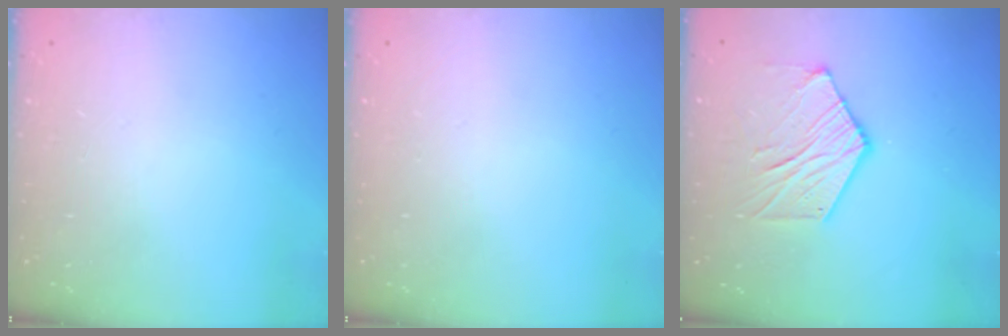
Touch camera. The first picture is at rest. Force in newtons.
{"total": 0.0}
{"total": 10.0, "press": 10.0, "slide": 0.7}